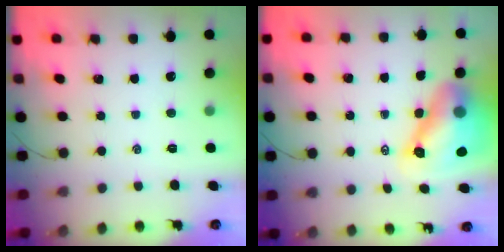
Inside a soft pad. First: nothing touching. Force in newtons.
{"total": 10.9, "press": 10.4, "slide": 3.5}